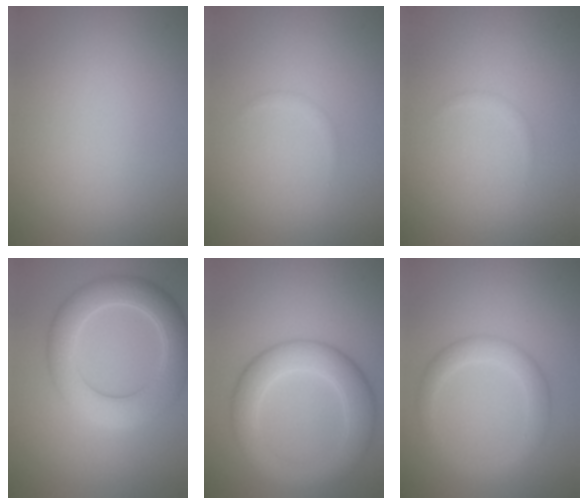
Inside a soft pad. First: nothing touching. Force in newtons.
{"total": 0.5, "press": 0.5, "slide": 0.0}
{"total": 0.5, "press": 0.5, "slide": 0.0}
{"total": 6.3, "press": 6.3, "slide": 0.6}
{"total": 5.9, "press": 5.9, "slide": 0.4}
{"total": 2.9, "press": 2.9, "slide": 0.1}